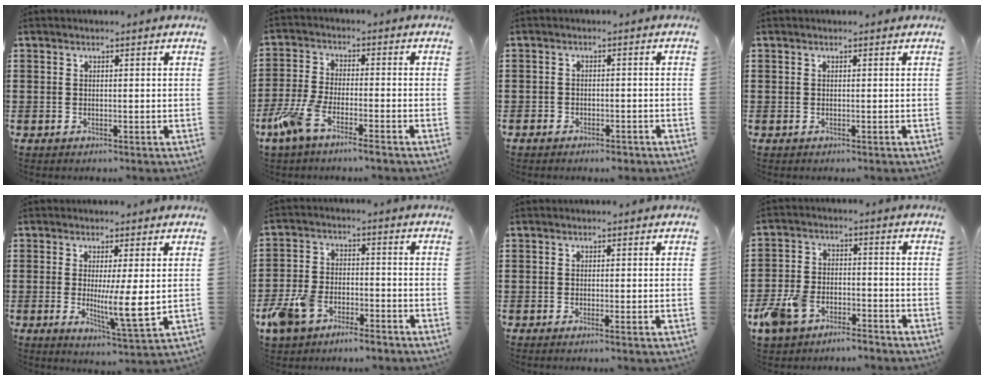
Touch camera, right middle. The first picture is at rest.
{"total": 6.1, "force": [-4.1, 1.0, 4.4], "torque": [-0.113, -0.016, -0.083]}
{"total": 1.5, "force": [-1.3, 0.6, 0.3], "torque": [-0.009, 0.001, -0.027]}
{"total": 0.0}
{"total": 6.0, "force": [0.6, 0.9, 5.9], "torque": [-0.088, -0.021, 0.007]}
{"total": 6.7, "force": [-5.2, 2.8, 3.3], "torque": [-0.091, 0.001, -0.107]}
{"total": 0.5, "force": [0.0, 0.1, 0.5], "torque": [-0.010, -0.001, 0.001]}
{"total": 6.4, "force": [-5.3, 2.5, 2.6], "torque": [-0.074, 0.004, -0.107]}